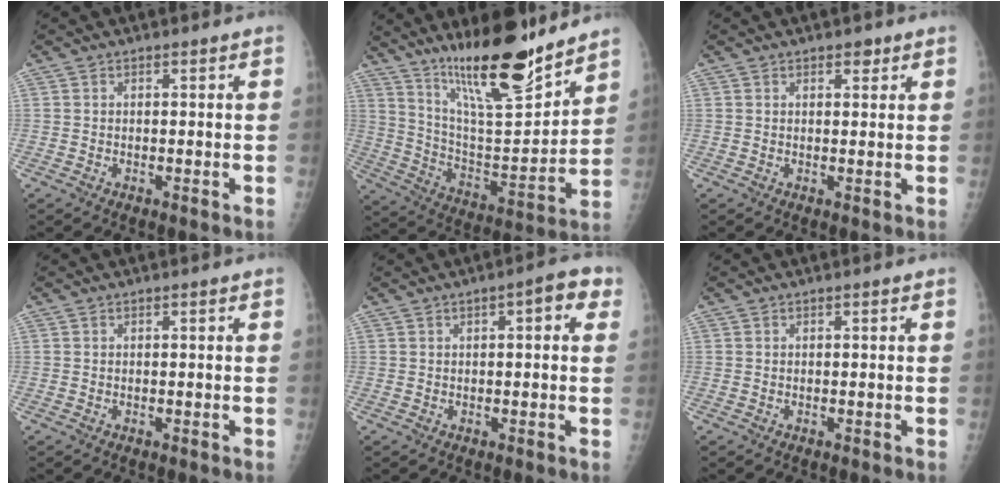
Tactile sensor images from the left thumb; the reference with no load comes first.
{"total": 20.3, "force": [15.5, 4.0, 12.4], "torque": [-0.173, -0.097, 0.272]}
{"total": 1.7, "force": [1.2, 0.9, 0.9], "torque": [-0.003, -0.006, 0.014]}
{"total": 0.0}
{"total": 5.0, "force": [1.8, 1.8, 4.2], "torque": [-0.043, 0.007, 0.015]}
{"total": 0.0}